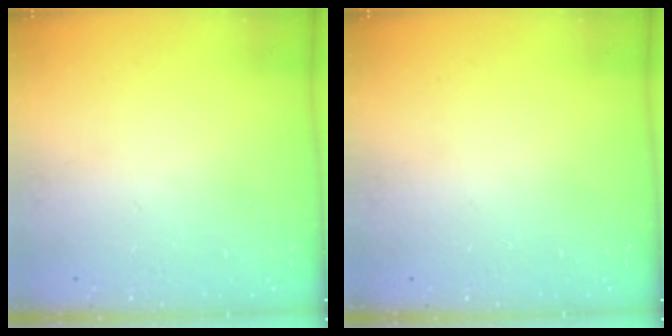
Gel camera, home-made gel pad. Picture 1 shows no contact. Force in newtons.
{"total": 0.0}